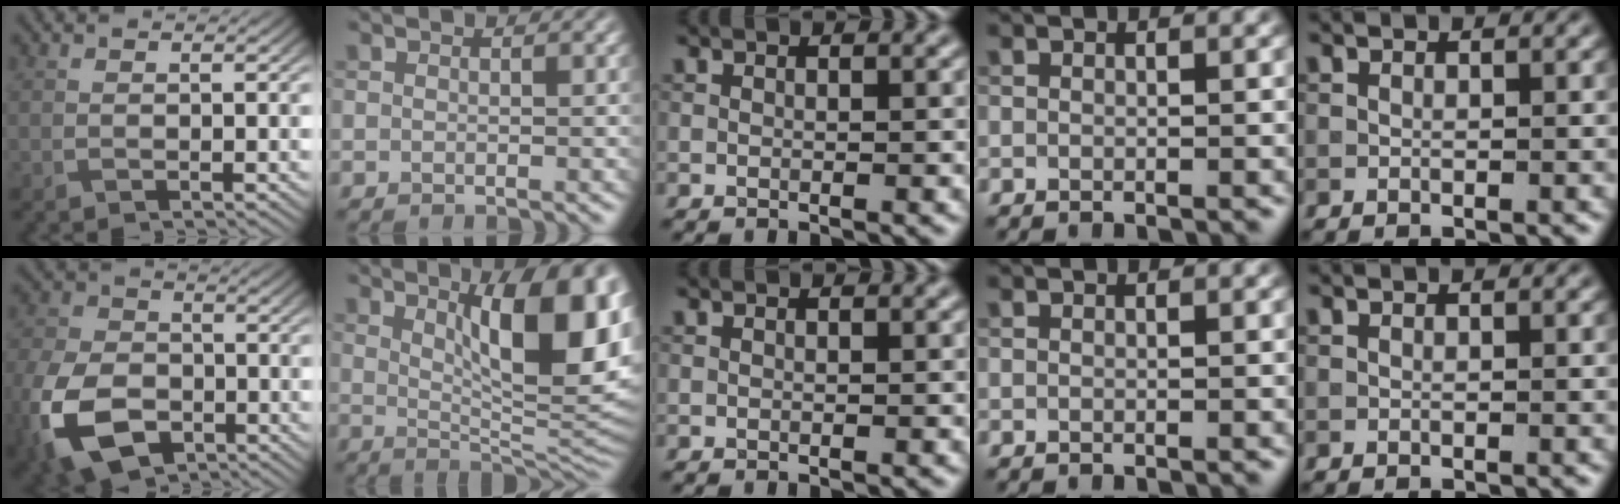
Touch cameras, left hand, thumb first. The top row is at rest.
{"thumb": {"total": 13.9, "force": [-5.5, 9.2, 8.8], "torque": [-0.254, -0.062, -0.096]}, "index": {"total": 12.7, "force": [4.0, 4.2, 11.3], "torque": [-0.125, -0.003, 0.061]}}